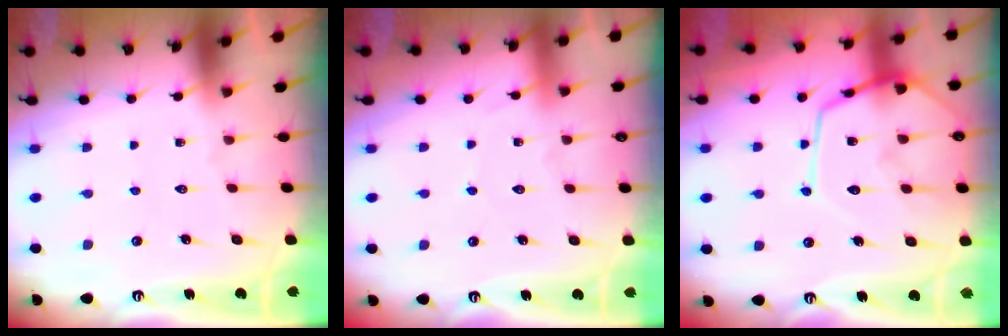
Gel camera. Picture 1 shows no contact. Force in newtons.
{"total": 1.9, "press": 1.9, "slide": 0.2}
{"total": 14.1, "press": 14.1, "slide": 1.3}